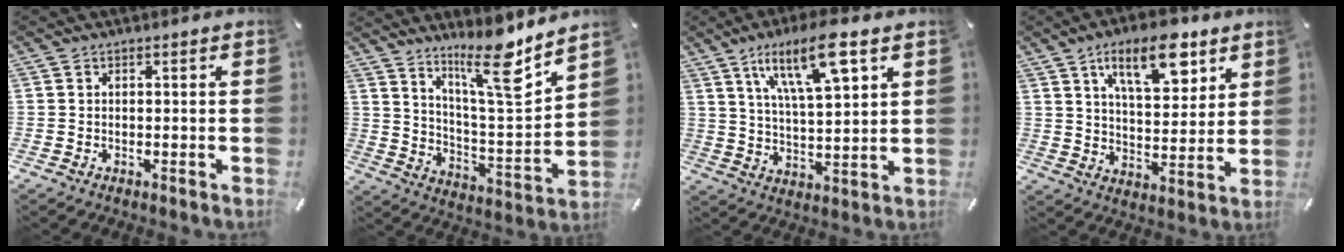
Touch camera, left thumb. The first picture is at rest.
{"total": 15.9, "force": [12.5, 2.4, 9.6], "torque": [-0.168, -0.088, 0.204]}
{"total": 15.4, "force": [8.6, 4.7, 11.8], "torque": [-0.203, -0.026, 0.141]}
{"total": 15.0, "force": [8.3, 6.9, 10.4], "torque": [-0.153, -0.030, 0.139]}